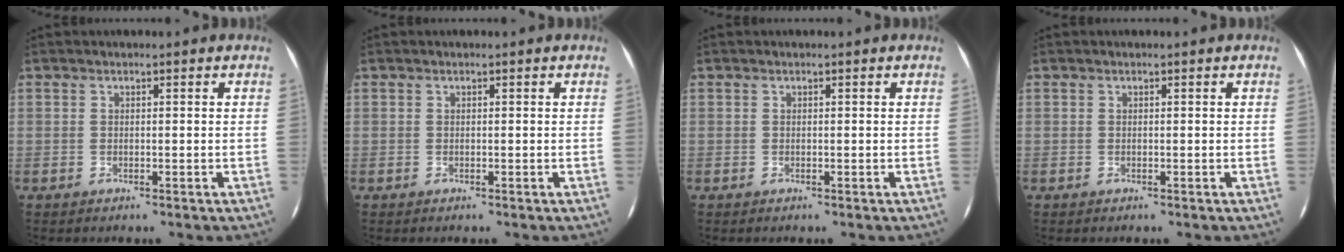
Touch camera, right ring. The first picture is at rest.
{"total": 0.0}
{"total": 0.0}
{"total": 0.0}